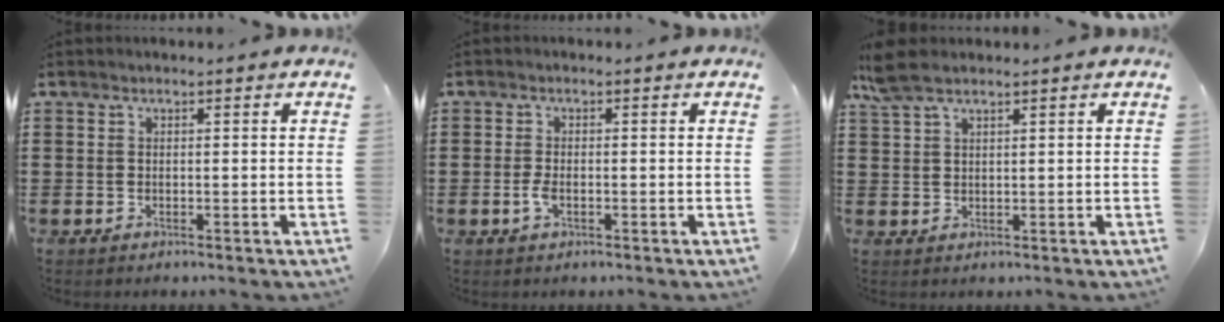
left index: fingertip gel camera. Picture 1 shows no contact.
{"total": 2.3, "force": [-0.9, 0.8, 2.0], "torque": [-0.058, -0.009, -0.023]}
{"total": 4.3, "force": [2.9, 1.2, 2.9], "torque": [-0.071, 0.000, 0.052]}